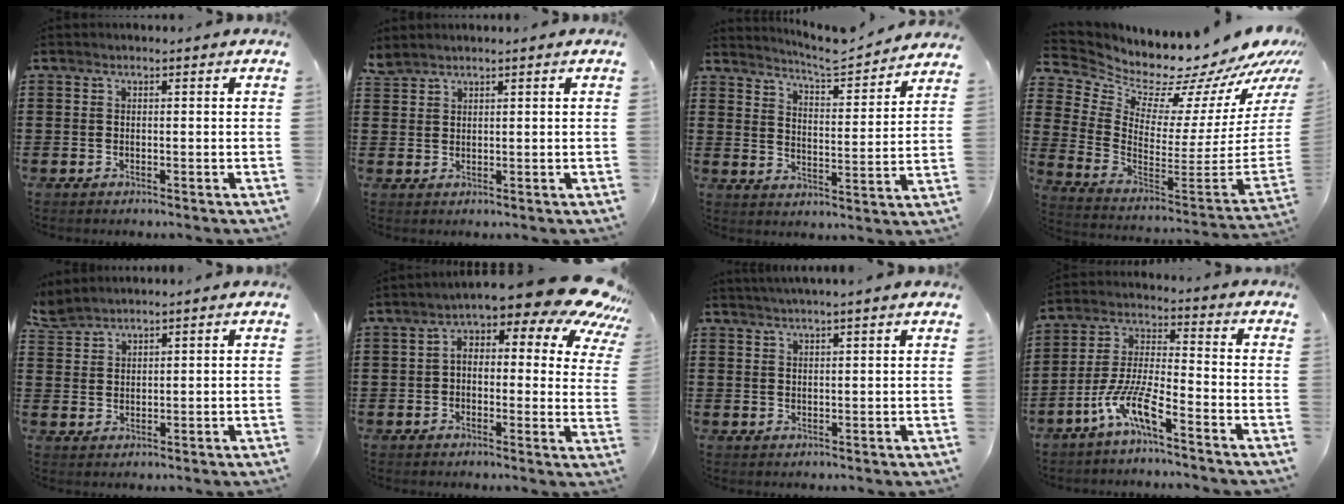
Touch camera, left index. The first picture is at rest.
{"total": 1.8, "force": [1.8, 0.2, 0.3], "torque": [-0.009, 0.001, 0.035]}
{"total": 5.3, "force": [5.2, -0.4, 1.3], "torque": [-0.041, -0.045, 0.082]}
{"total": 7.8, "force": [7.6, 1.3, 1.2], "torque": [-0.030, -0.101, 0.111]}
{"total": 2.6, "force": [2.6, 0.4, 0.3], "torque": [-0.014, -0.001, 0.052]}
{"total": 7.9, "force": [4.9, 2.6, 5.6], "torque": [-0.097, -0.037, 0.075]}
{"total": 2.1, "force": [1.9, -0.5, 0.7], "torque": [-0.015, -0.002, 0.036]}
{"total": 9.4, "force": [-6.5, 1.3, 6.6], "torque": [-0.153, -0.009, -0.130]}